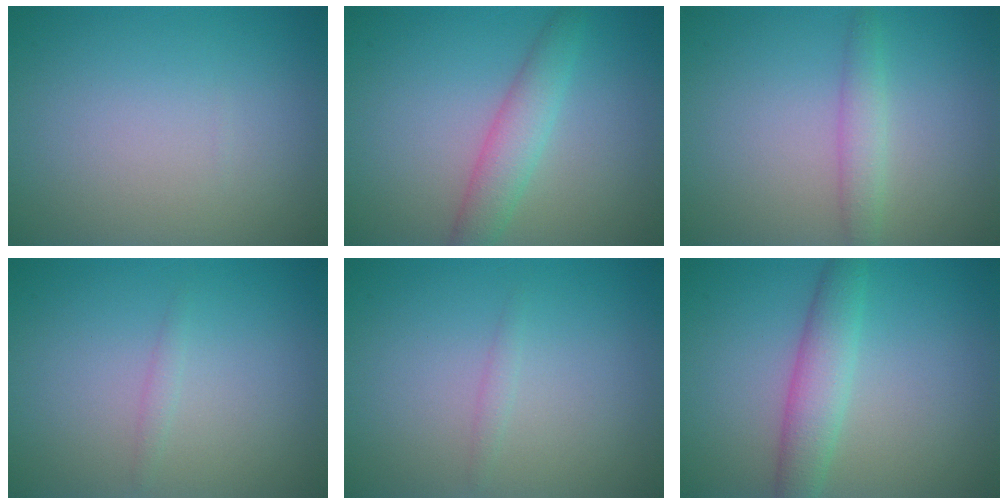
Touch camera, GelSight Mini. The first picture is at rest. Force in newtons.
{"total": 3.2, "press": 3.2, "slide": 0.0}
{"total": 1.9, "press": 1.9, "slide": 0.1}
{"total": 0.6, "press": 0.6, "slide": 0.0}
{"total": 0.6, "press": 0.6, "slide": 0.0}
{"total": 3.5, "press": 3.5, "slide": 0.0}